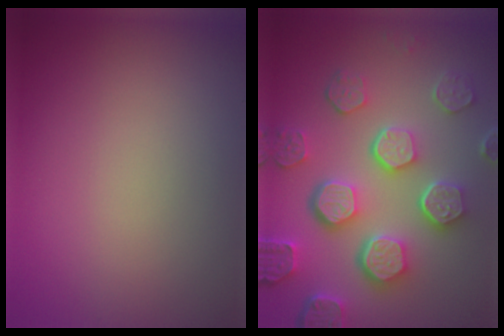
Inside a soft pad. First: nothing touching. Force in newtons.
{"total": 7.9, "press": 6.0, "slide": 5.2}